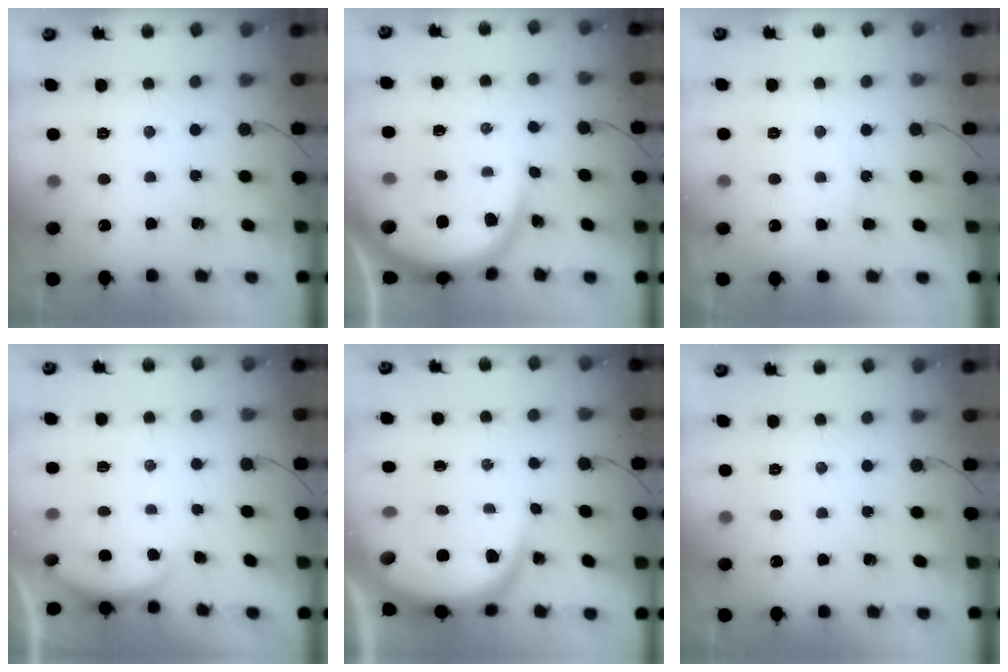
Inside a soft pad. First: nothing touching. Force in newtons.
{"total": 11.3, "press": 11.2, "slide": 1.2}
{"total": 5.2, "press": 5.2, "slide": 0.4}
{"total": 2.4, "press": 2.4, "slide": 0.6}
{"total": 10.8, "press": 10.7, "slide": 0.9}
{"total": 0.0}